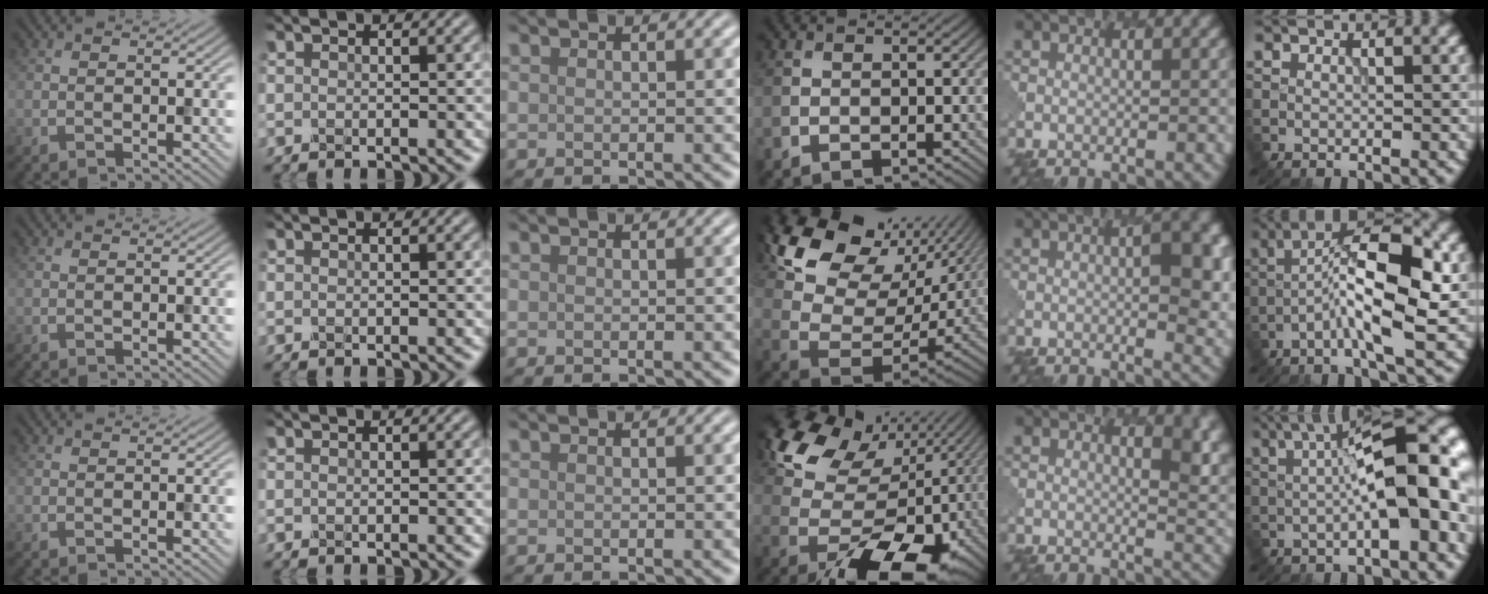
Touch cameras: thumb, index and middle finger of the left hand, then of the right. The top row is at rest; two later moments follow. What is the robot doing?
{"motion": "dispense", "object": "glue stick"}